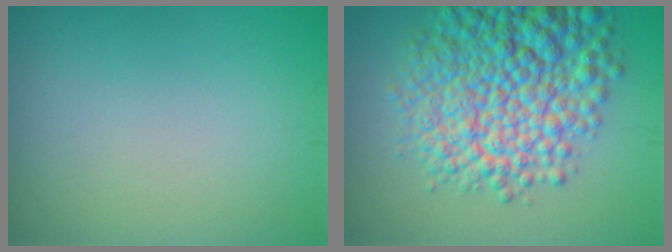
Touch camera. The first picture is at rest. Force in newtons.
{"total": 11.7, "press": 11.7, "slide": 0.4}